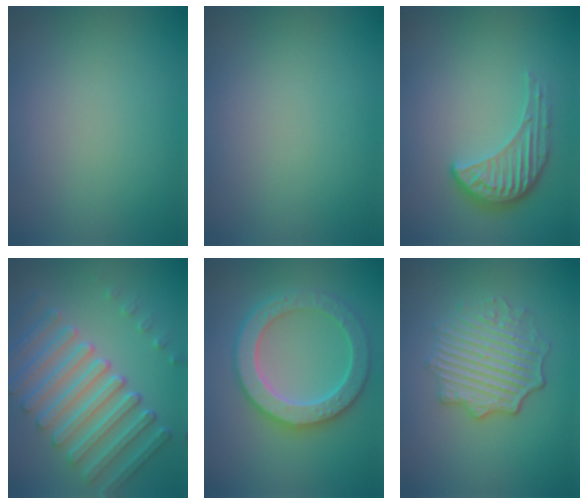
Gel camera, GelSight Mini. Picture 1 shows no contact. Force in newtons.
{"total": 0.0}
{"total": 4.1, "press": 3.2, "slide": 2.7}
{"total": 8.3, "press": 6.3, "slide": 5.4}
{"total": 6.4, "press": 6.3, "slide": 1.3}
{"total": 5.0, "press": 4.2, "slide": 2.8}